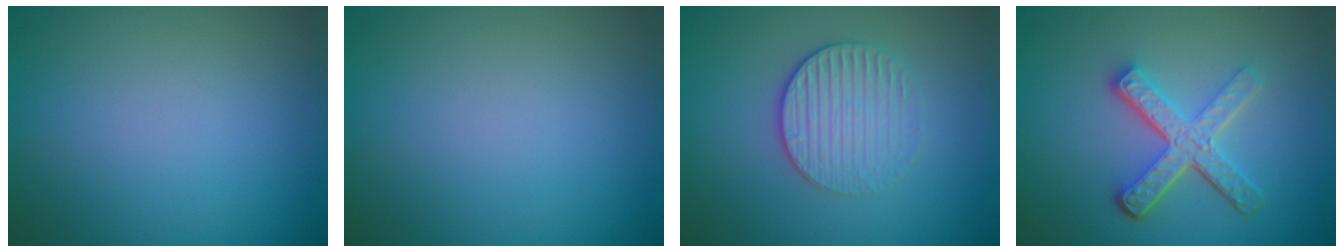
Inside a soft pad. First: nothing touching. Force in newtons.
{"total": 0.0}
{"total": 3.0, "press": 2.7, "slide": 1.3}
{"total": 5.1, "press": 3.6, "slide": 3.5}